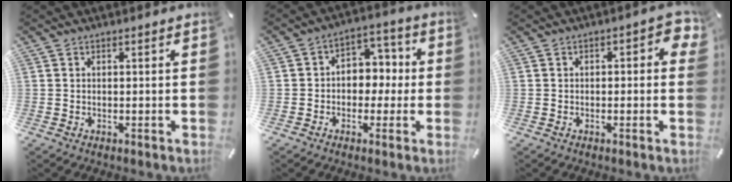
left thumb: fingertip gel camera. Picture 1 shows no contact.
{"total": 6.5, "force": [-1.3, 5.7, 2.8], "torque": [-0.035, 0.011, -0.029]}
{"total": 3.4, "force": [-0.5, 1.8, 2.8], "torque": [-0.035, 0.007, -0.014]}